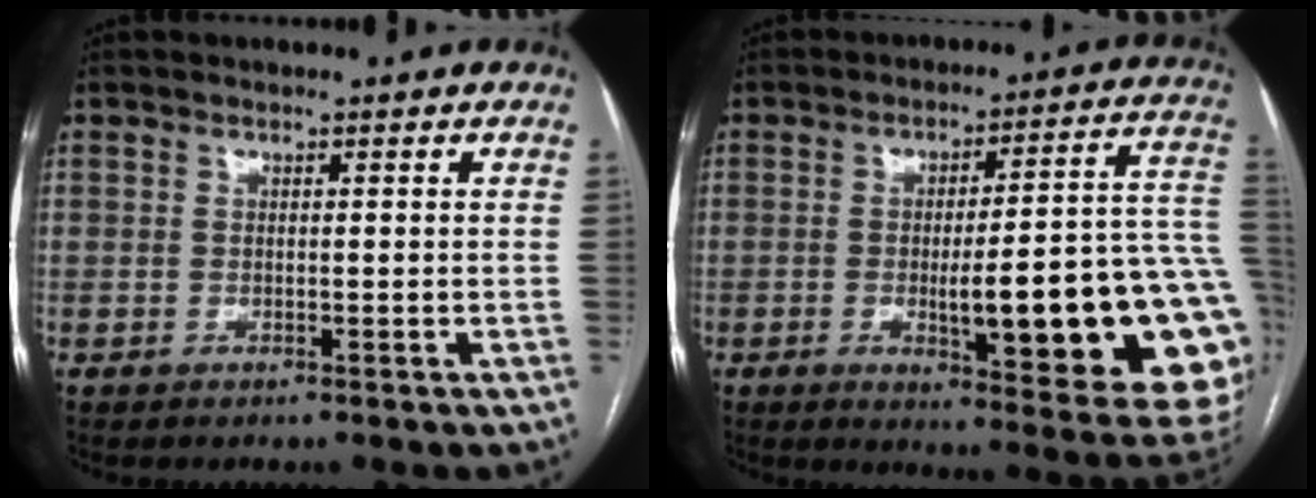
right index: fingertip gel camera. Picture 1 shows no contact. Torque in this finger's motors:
{"motor_torque": [2.14, 0.00, 1.05, 0.21]}